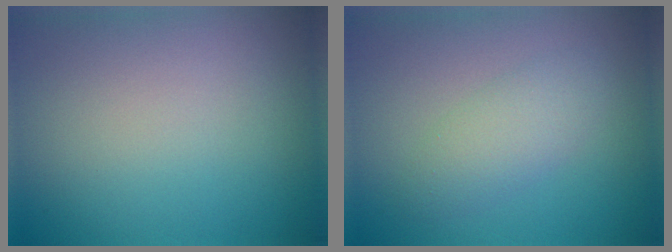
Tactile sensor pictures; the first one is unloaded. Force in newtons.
{"total": 2.7, "press": 2.7, "slide": 0.0}